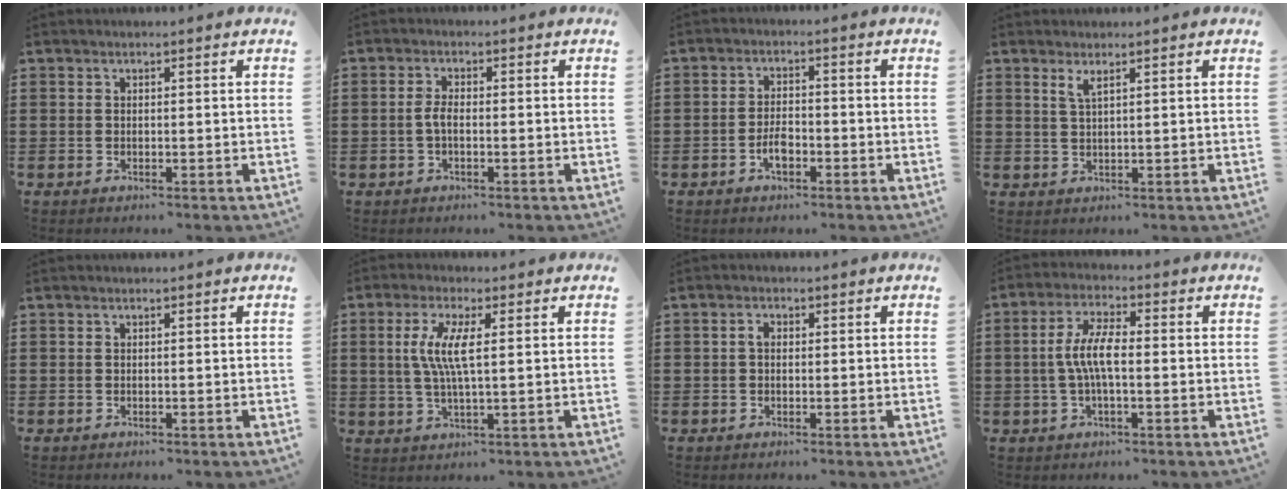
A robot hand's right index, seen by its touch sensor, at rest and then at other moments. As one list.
[{"total": 2.3, "force": [-0.5, 0.8, 2.1], "torque": [-0.054, -0.004, -0.014]}, {"total": 3.4, "force": [-1.6, 1.5, 2.6], "torque": [-0.054, 0.003, -0.031]}, {"total": 2.0, "force": [1.3, 0.3, 1.5], "torque": [-0.033, 0.001, 0.023]}, {"total": 0.0}, {"total": 6.2, "force": [1.0, 1.2, 6.0], "torque": [-0.130, -0.006, 0.011]}, {"total": 1.5, "force": [0.0, 1.0, 1.2], "torque": [-0.024, 0.006, 0.000]}, {"total": 6.3, "force": [-0.5, 1.9, 6.0], "torque": [-0.128, 0.000, -0.016]}]